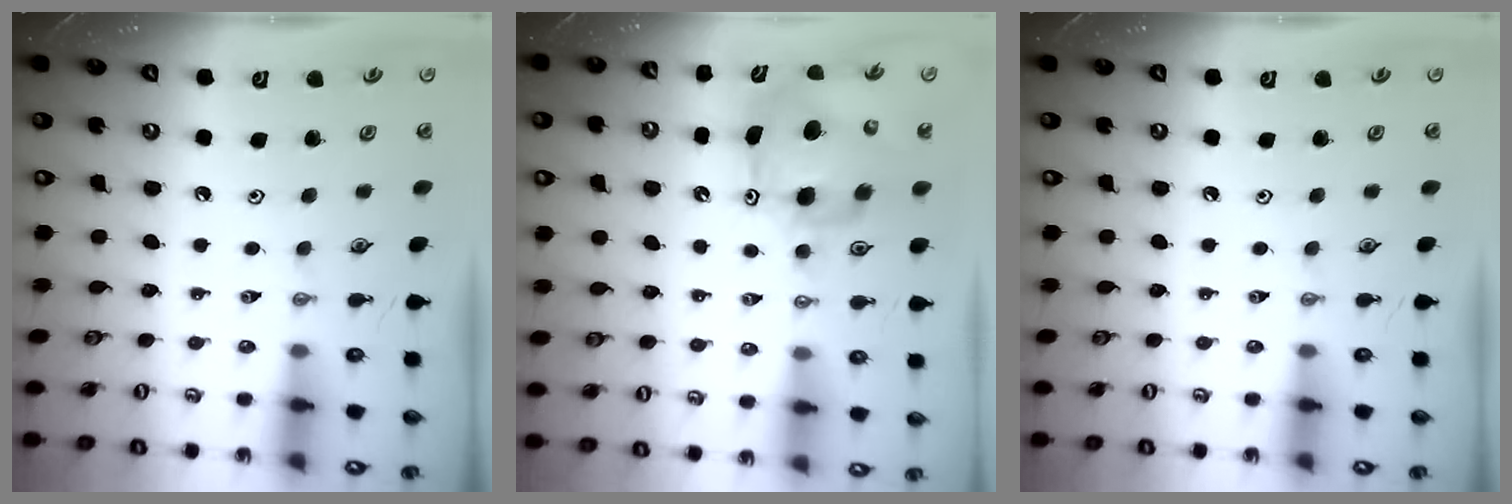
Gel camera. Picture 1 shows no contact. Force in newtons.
{"total": 10.2, "press": 10.2, "slide": 0.5}
{"total": 0.0}